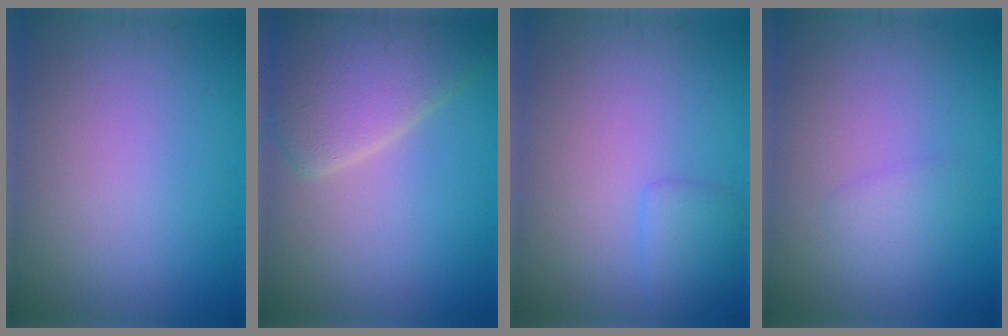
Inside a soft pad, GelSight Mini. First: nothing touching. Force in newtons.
{"total": 6.4, "press": 6.4, "slide": 0.5}
{"total": 1.6, "press": 1.6, "slide": 0.0}
{"total": 1.3, "press": 1.3, "slide": 0.1}